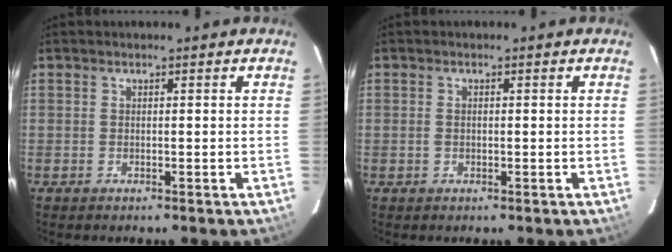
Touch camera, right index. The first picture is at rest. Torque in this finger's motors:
{"motor_torque": [0.21, 0.21, -0.02, 0.00]}